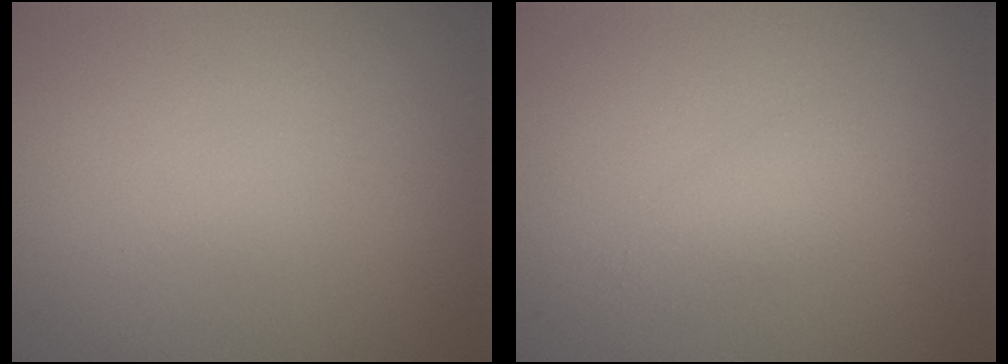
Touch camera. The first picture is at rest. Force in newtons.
{"total": 1.5, "press": 1.5, "slide": 0.1}